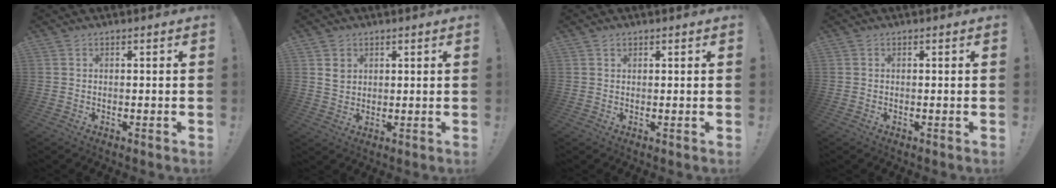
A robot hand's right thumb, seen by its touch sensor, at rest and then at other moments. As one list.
[{"total": 3.8, "force": [1.8, 3.2, 0.8], "torque": [-0.001, -0.007, 0.031]}, {"total": 0.7, "force": [0.5, 0.4, 0.2], "torque": [0.002, -0.002, 0.009]}, {"total": 0.0}]